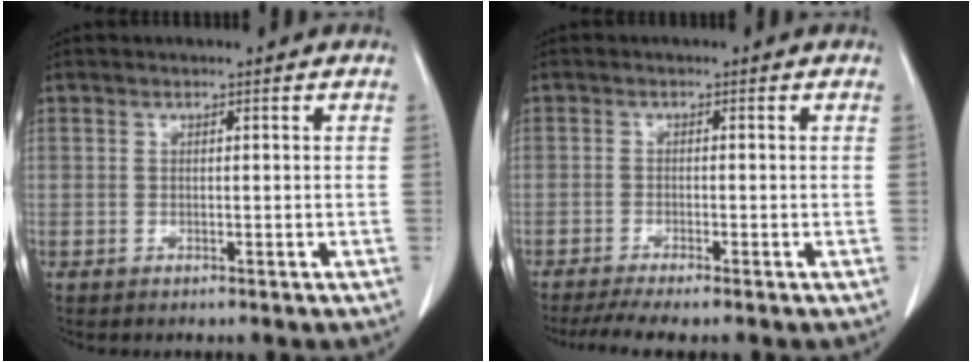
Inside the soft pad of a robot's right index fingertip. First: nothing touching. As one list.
[{"total": 5.0, "force": [-4.0, -0.2, 3.0], "torque": [-0.044, -0.010, -0.065]}]